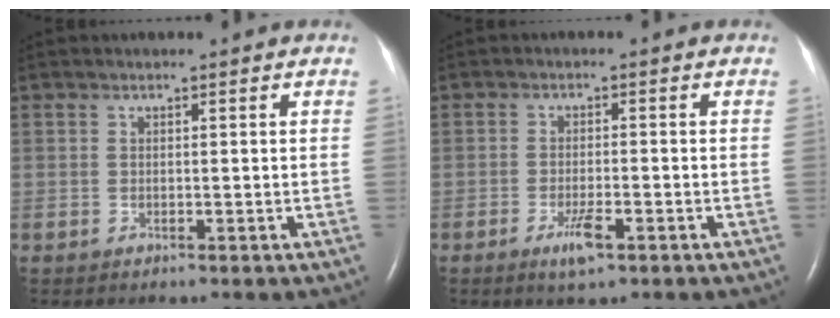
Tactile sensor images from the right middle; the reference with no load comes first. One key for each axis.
{"total": 3.6, "fx": -2.0, "fy": 0.6, "fz": 2.9, "tx": -0.058, "ty": -0.004, "tz": -0.035}